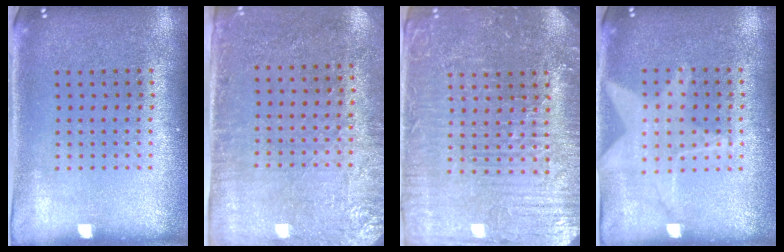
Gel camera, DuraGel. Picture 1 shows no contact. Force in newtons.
{"total": 2.8, "press": 2.3, "slide": 1.6}
{"total": 4.7, "press": 4.5, "slide": 1.2}
{"total": 1.1, "press": 1.1, "slide": 0.3}